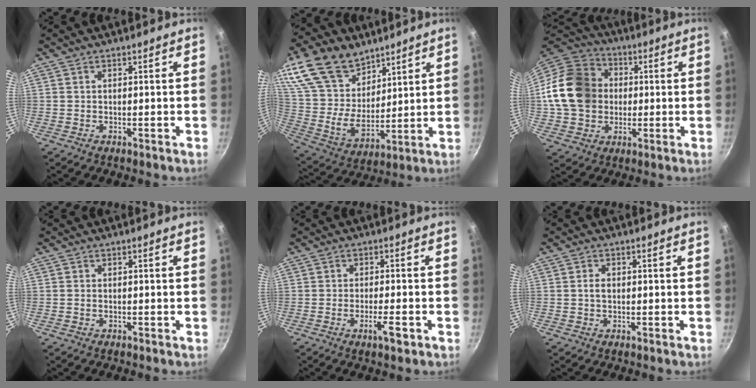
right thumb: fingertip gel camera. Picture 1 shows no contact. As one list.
[{"total": 22.0, "force": [13.4, 13.6, 11.0], "torque": [-0.200, -0.049, 0.260]}, {"total": 18.5, "force": [0.8, 15.5, 10.1], "torque": [-0.164, 0.033, 0.010]}, {"total": 0.0}, {"total": 4.1, "force": [-1.9, 0.7, 3.5], "torque": [-0.057, 0.010, -0.033]}, {"total": 1.6, "force": [0.0, 1.2, 1.2], "torque": [-0.019, 0.005, 0.000]}]